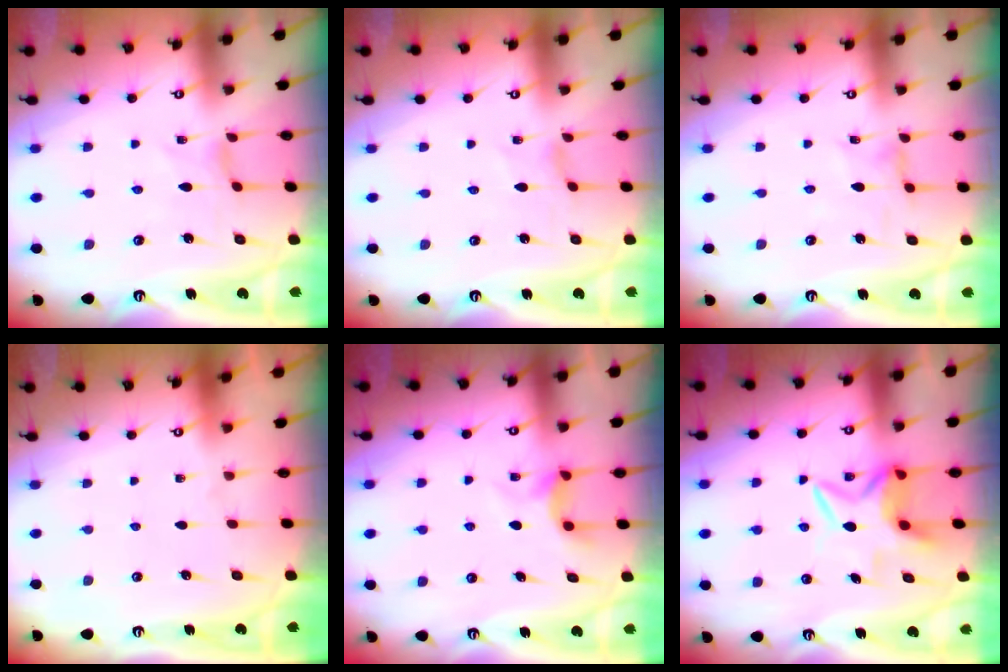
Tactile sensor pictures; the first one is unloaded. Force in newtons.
{"total": 0.8, "press": 0.8, "slide": 0.2}
{"total": 1.2, "press": 1.2, "slide": 0.3}
{"total": 0.0}
{"total": 4.2, "press": 4.2, "slide": 0.6}
{"total": 7.3, "press": 7.2, "slide": 0.5}